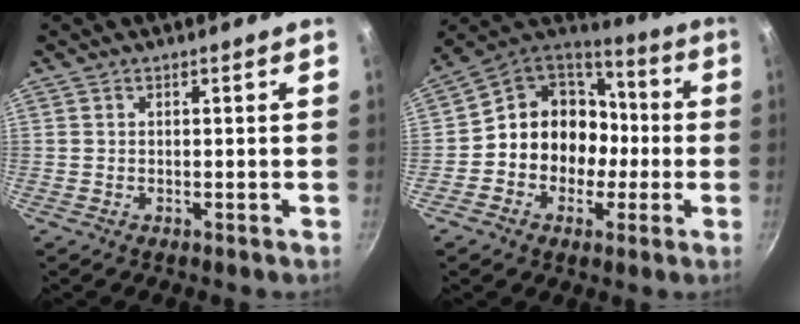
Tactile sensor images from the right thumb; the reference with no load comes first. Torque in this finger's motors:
{"motor_torque": [-0.27, 0.90, 0.28, 0.17, 0.28]}